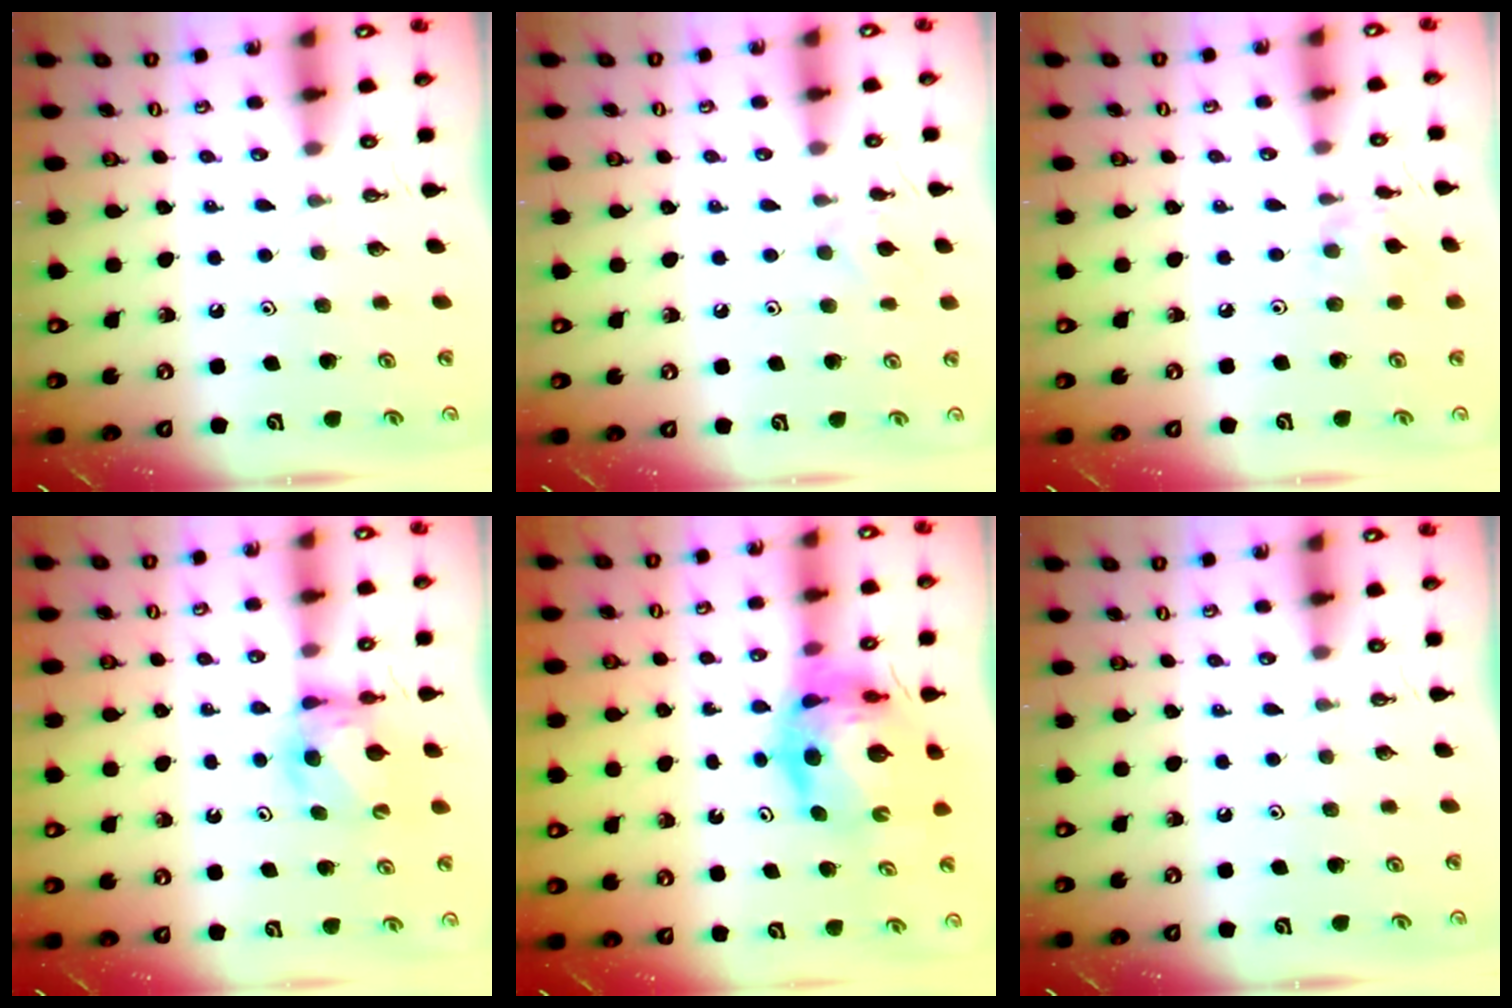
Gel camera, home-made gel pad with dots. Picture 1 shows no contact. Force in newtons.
{"total": 5.9, "press": 5.8, "slide": 0.8}
{"total": 2.8, "press": 2.7, "slide": 0.5}
{"total": 6.2, "press": 6.2, "slide": 0.6}
{"total": 12.1, "press": 12.0, "slide": 1.5}
{"total": 0.0}